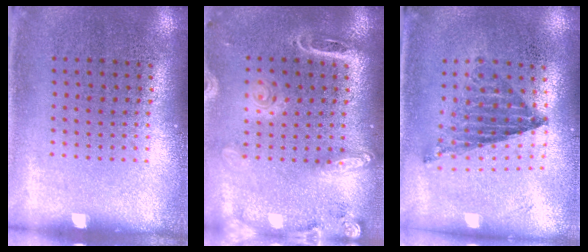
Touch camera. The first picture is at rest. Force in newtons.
{"total": 2.0, "press": 1.8, "slide": 1.1}
{"total": 0.7, "press": 0.7, "slide": 0.1}